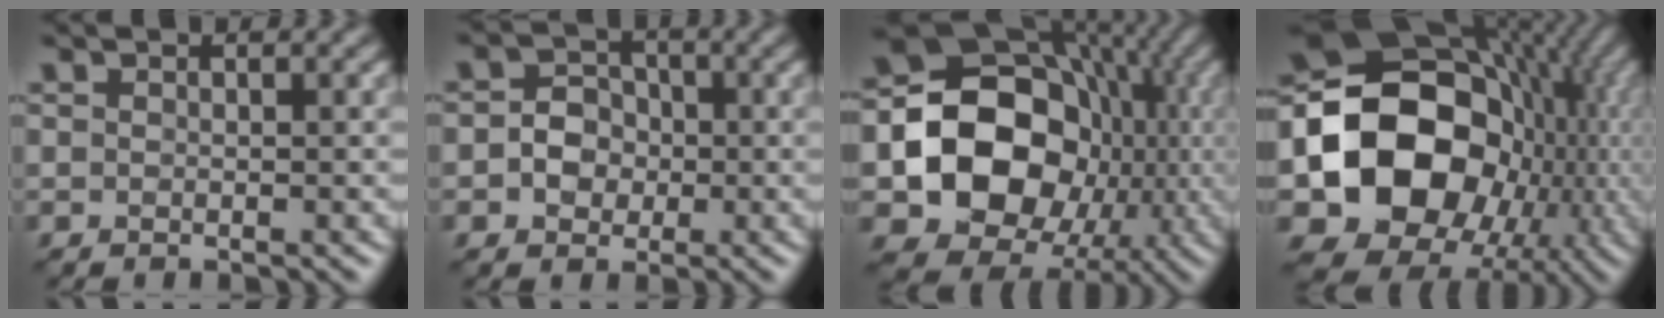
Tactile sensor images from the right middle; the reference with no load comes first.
{"total": 3.0, "force": [-0.8, 2.7, 1.1], "torque": [-0.006, 0.006, -0.033]}
{"total": 13.1, "force": [-2.3, 10.6, 7.4], "torque": [-0.107, -0.012, -0.053]}
{"total": 16.8, "force": [-2.0, 13.5, 9.8], "torque": [-0.163, -0.018, -0.039]}